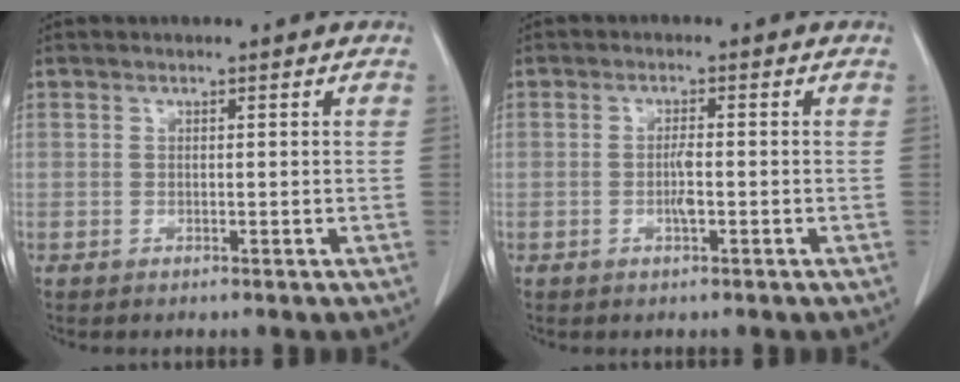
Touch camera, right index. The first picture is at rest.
{"total": 2.1, "force": [-0.6, 0.3, 2.0], "torque": [-0.039, 0.001, -0.011]}